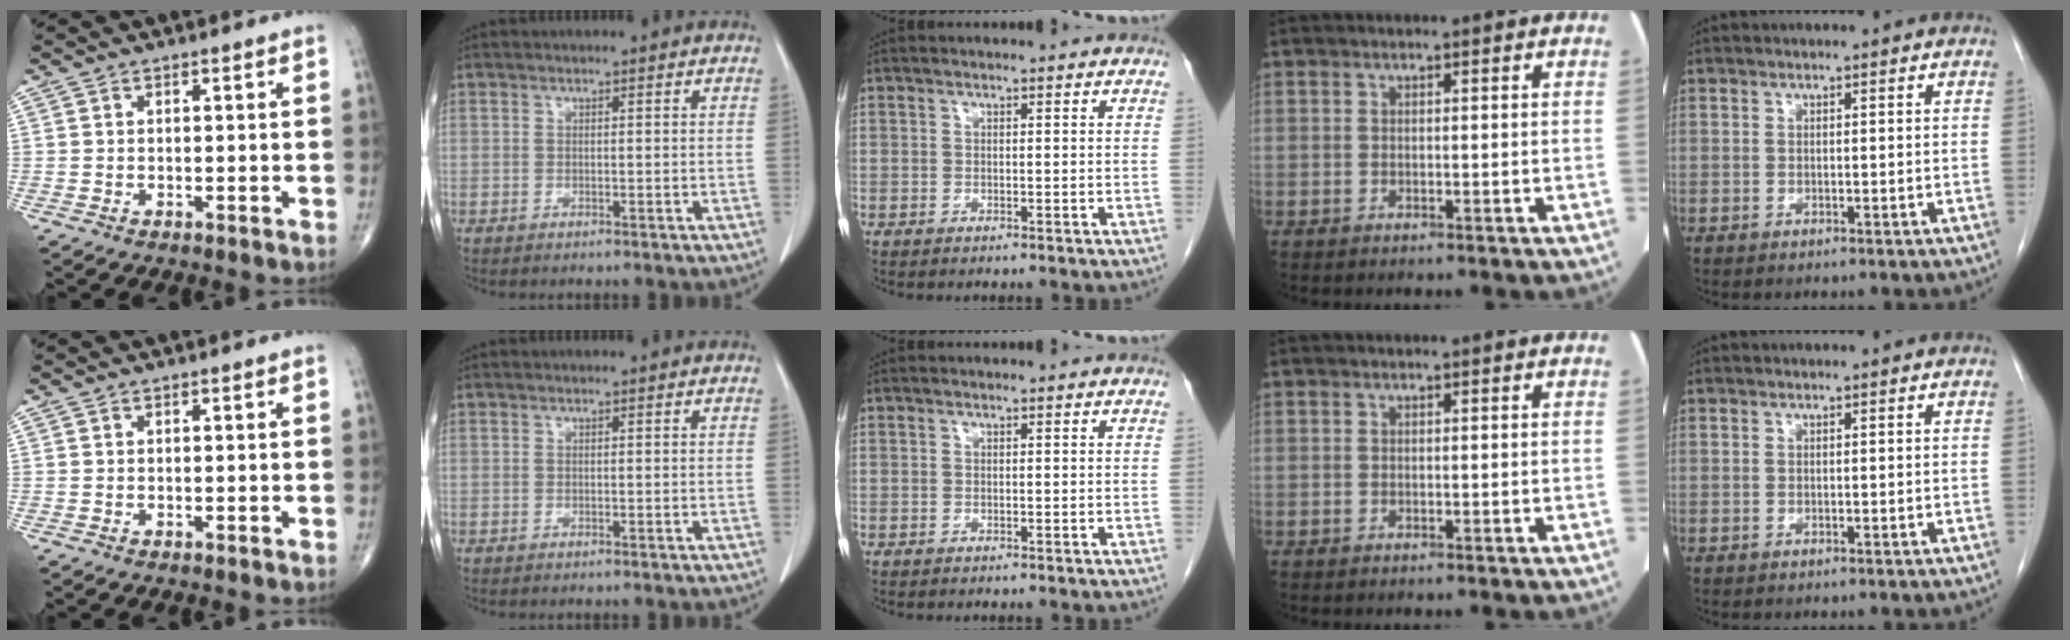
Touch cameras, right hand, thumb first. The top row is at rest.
{}